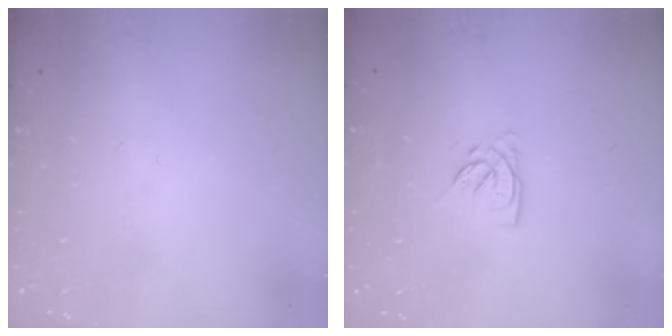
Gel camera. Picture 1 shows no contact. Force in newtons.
{"total": 4.2, "press": 4.2, "slide": 0.3}